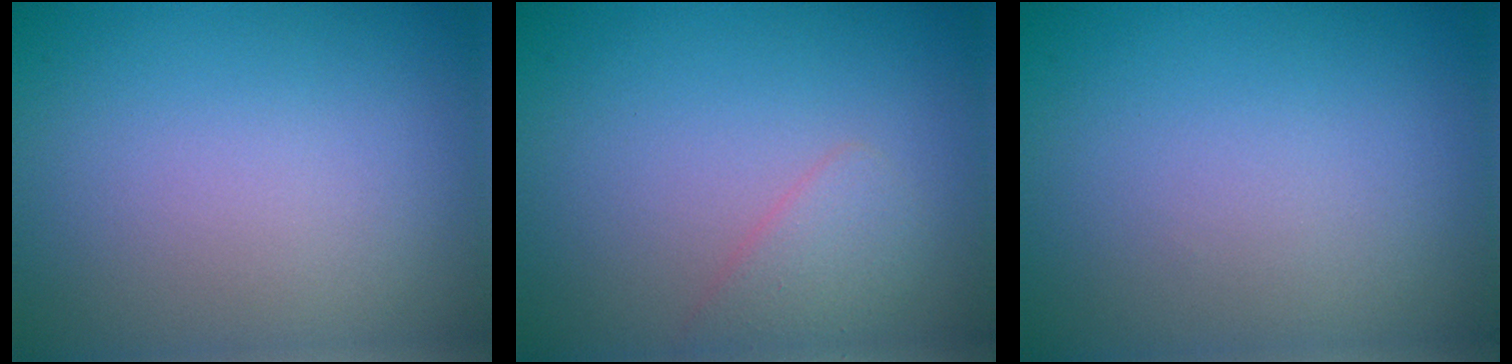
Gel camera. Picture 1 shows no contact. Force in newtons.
{"total": 1.6, "press": 1.6, "slide": 0.0}
{"total": 0.0}